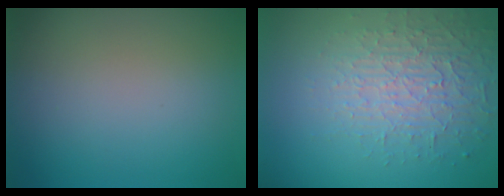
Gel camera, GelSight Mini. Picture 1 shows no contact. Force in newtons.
{"total": 3.7, "press": 3.4, "slide": 1.5}